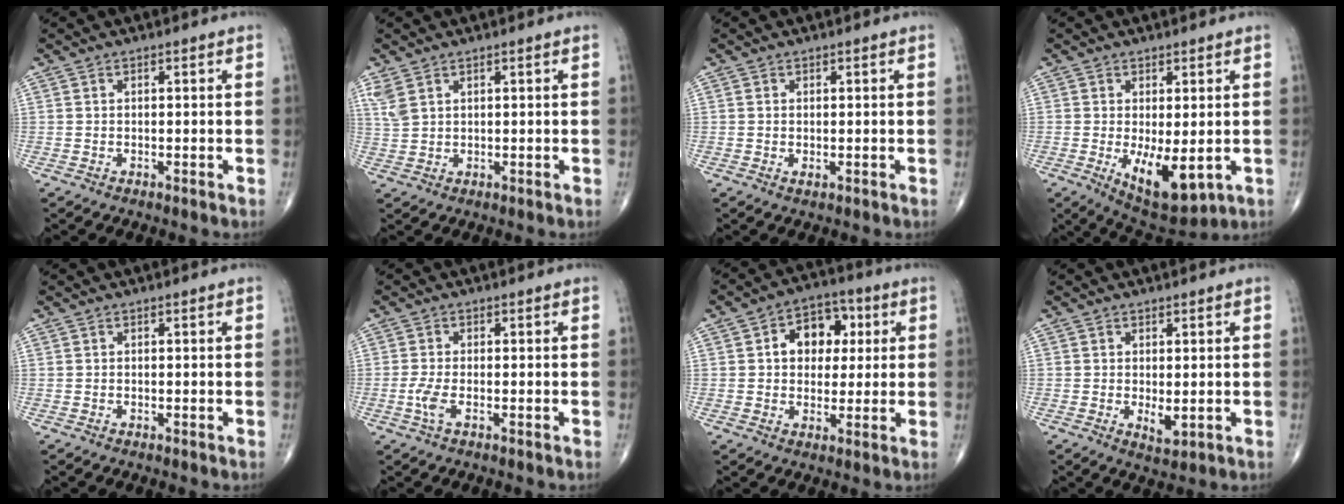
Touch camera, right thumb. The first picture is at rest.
{"total": 3.1, "force": [1.9, 1.5, 1.9], "torque": [-0.046, 0.002, 0.051]}
{"total": 0.6, "force": [0.0, 0.3, 0.5], "torque": [-0.011, -0.002, 0.002]}
{"total": 9.6, "force": [-1.8, 4.1, 8.5], "torque": [-0.120, -0.024, -0.013]}
{"total": 0.0}
{"total": 2.7, "force": [-0.9, 0.8, 2.4], "torque": [-0.064, -0.006, -0.022]}
{"total": 10.1, "force": [2.3, 7.4, 6.6], "torque": [-0.051, 0.012, 0.029]}
{"total": 2.7, "force": [-0.1, 1.1, 2.5], "torque": [-0.036, -0.010, 0.004]}